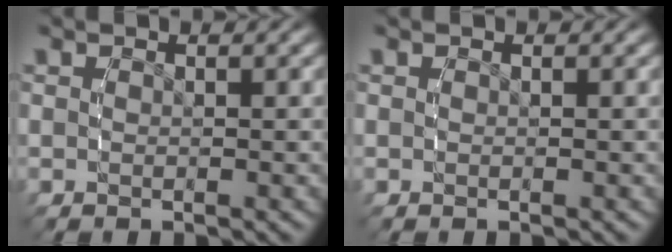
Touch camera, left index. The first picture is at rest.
{"total": 0.0}